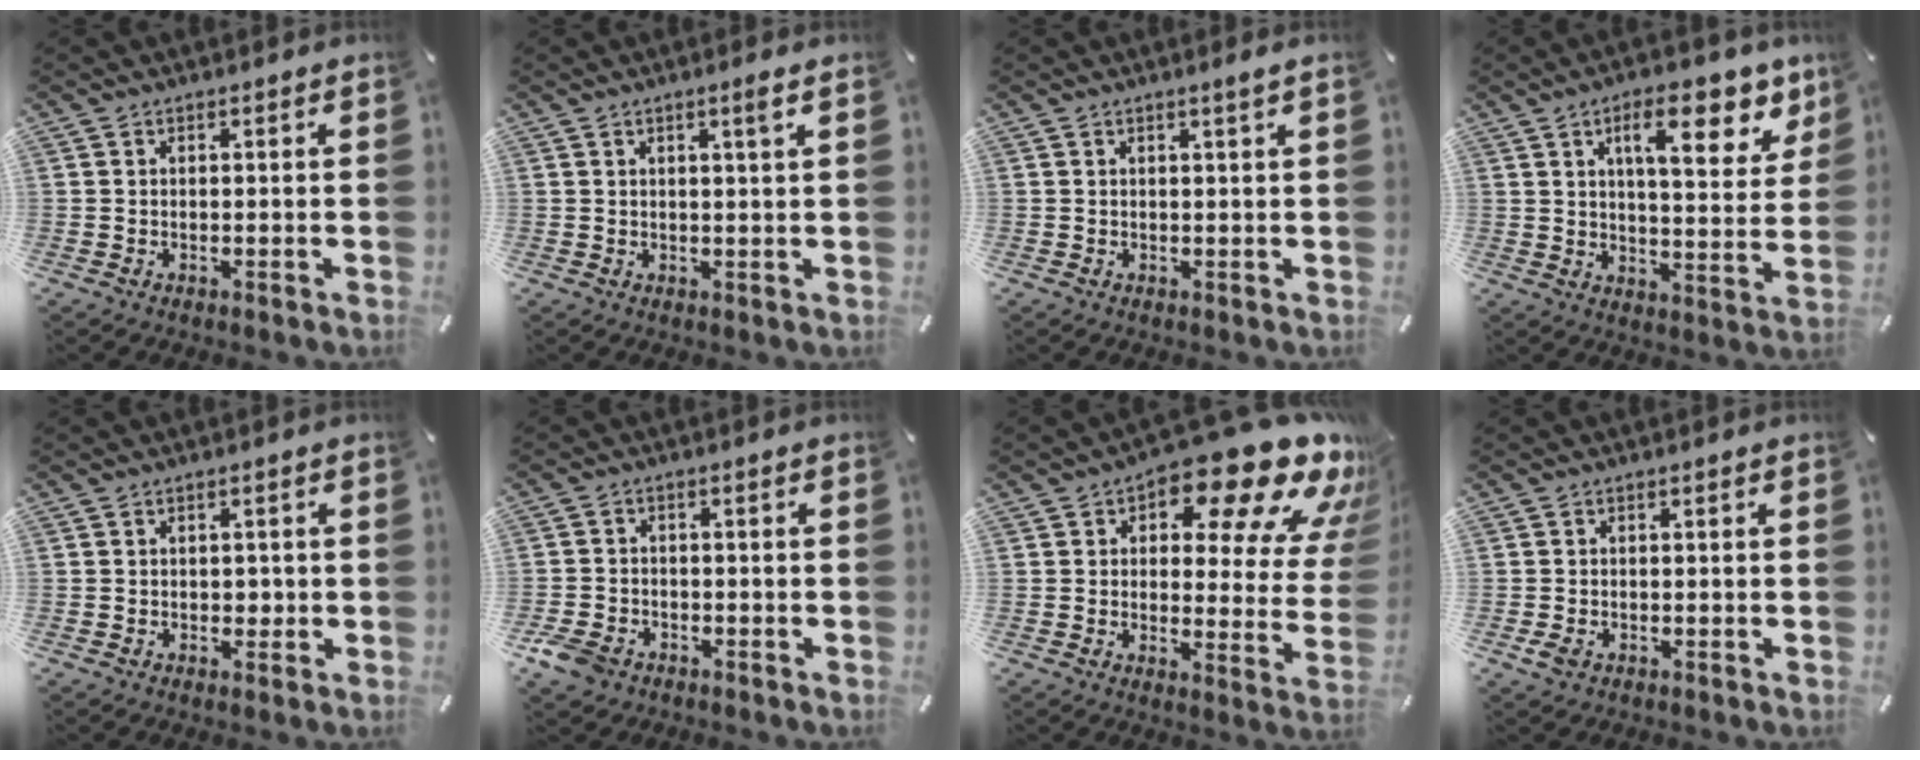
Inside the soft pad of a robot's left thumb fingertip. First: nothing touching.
{"total": 2.2, "force": [1.1, -0.1, 1.9], "torque": [-0.039, -0.002, 0.018]}
{"total": 1.2, "force": [0.6, -0.1, 1.1], "torque": [-0.020, -0.002, 0.009]}
{"total": 14.6, "force": [7.8, 5.6, 11.0], "torque": [-0.156, -0.028, 0.124]}
{"total": 1.7, "force": [-0.1, 1.5, 0.7], "torque": [-0.007, 0.002, -0.006]}
{"total": 4.9, "force": [-3.1, 3.4, 1.7], "torque": [-0.050, 0.011, -0.063]}
{"total": 19.6, "force": [12.6, 7.8, 12.7], "torque": [-0.170, -0.092, 0.206]}
{"total": 1.8, "force": [-0.7, 1.4, 0.8], "torque": [-0.020, -0.001, -0.015]}